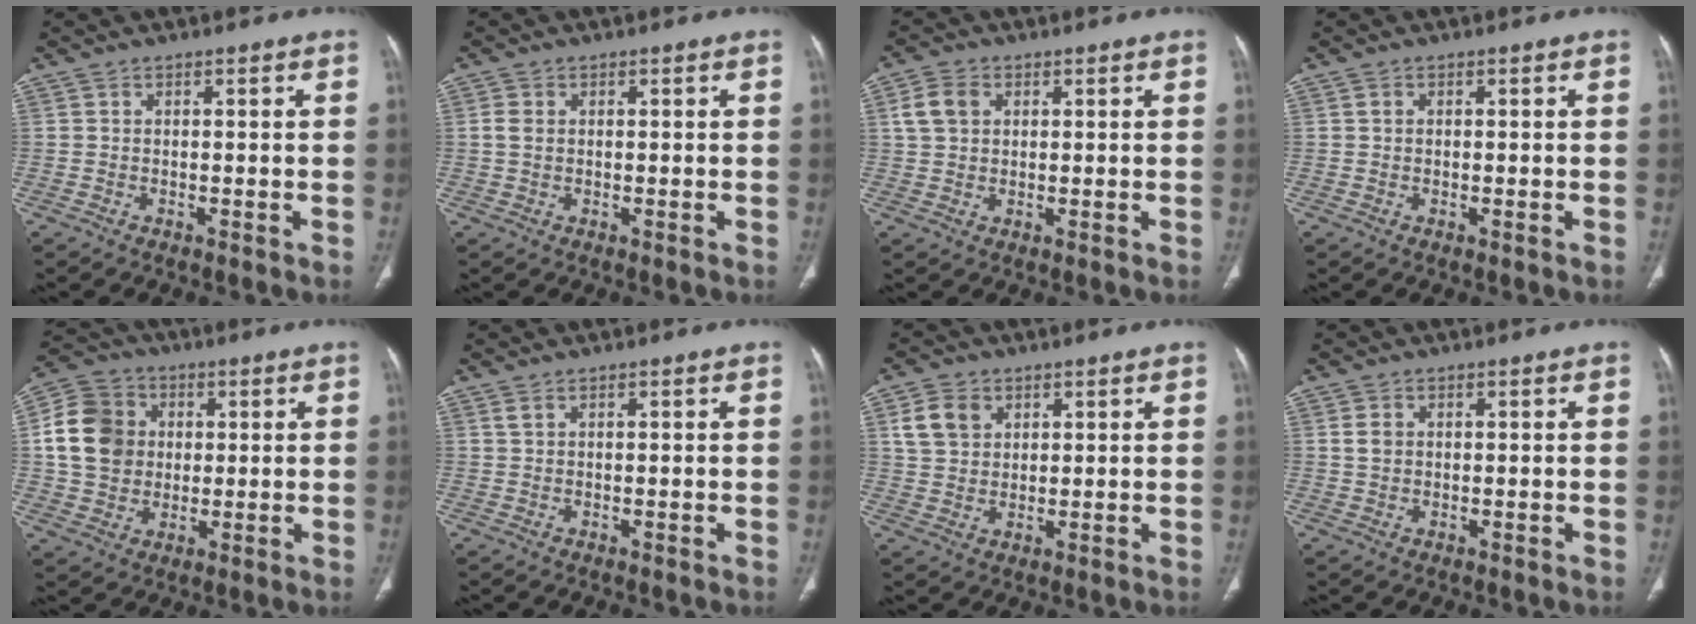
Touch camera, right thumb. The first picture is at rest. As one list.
[{"total": 2.1, "force": [0.4, 1.5, 1.4], "torque": [-0.030, 0.003, 0.012]}, {"total": 5.3, "force": [1.6, 4.0, 3.1], "torque": [-0.055, 0.006, 0.031]}, {"total": 0.7, "force": [0.2, 0.5, 0.4], "torque": [-0.008, 0.000, 0.003]}, {"total": 13.0, "force": [1.6, 11.2, 6.3], "torque": [-0.104, 0.012, 0.027]}, {"total": 0.9, "force": [0.7, 0.3, 0.5], "torque": [-0.012, 0.007, 0.019]}, {"total": 6.6, "force": [2.7, 5.1, 3.3], "torque": [-0.045, -0.003, 0.055]}, {"total": 2.0, "force": [0.5, 1.5, 1.1], "torque": [-0.019, -0.001, 0.013]}]